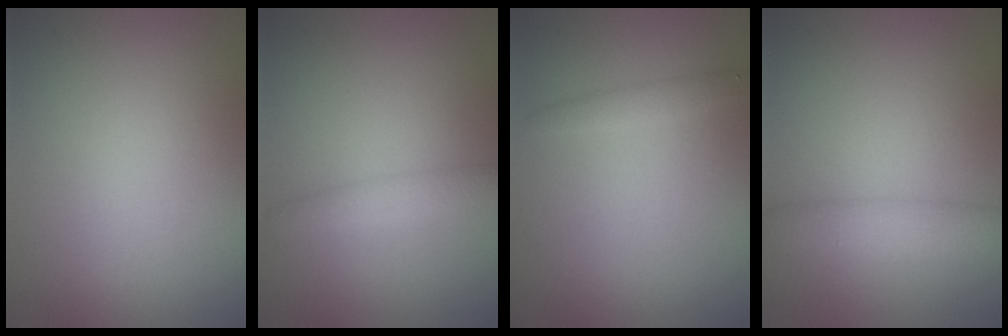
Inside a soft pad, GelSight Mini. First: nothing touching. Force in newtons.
{"total": 1.7, "press": 1.7, "slide": 0.1}
{"total": 1.3, "press": 1.3, "slide": 0.0}
{"total": 2.9, "press": 2.9, "slide": 0.1}